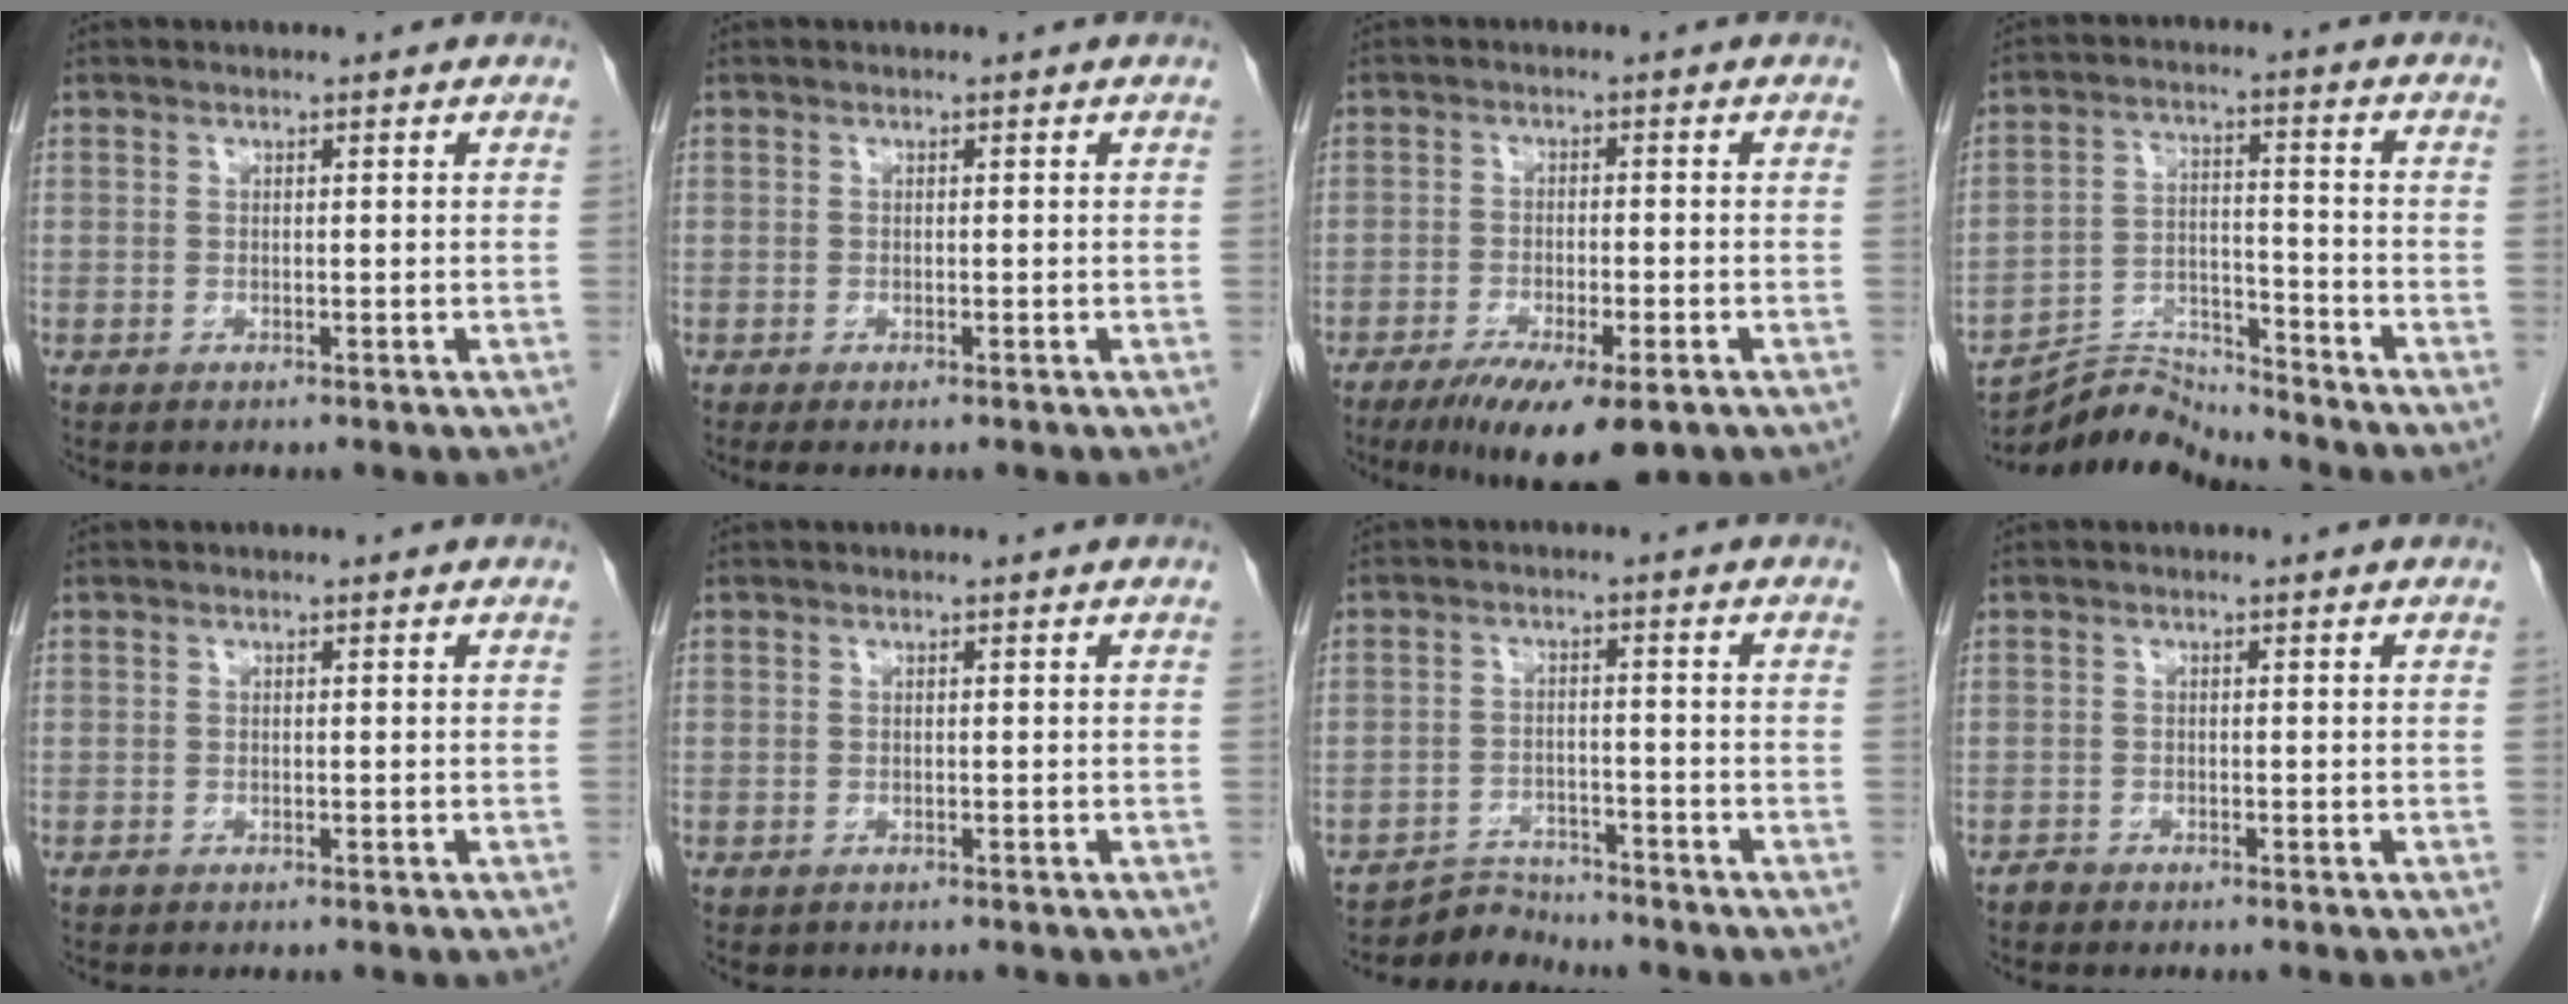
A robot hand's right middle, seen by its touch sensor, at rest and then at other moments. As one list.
[{"total": 1.2, "force": [-0.9, 0.3, 0.7], "torque": [-0.008, -0.004, -0.012]}, {"total": 10.0, "force": [-6.3, 2.2, 7.4], "torque": [-0.115, -0.020, -0.096]}, {"total": 8.7, "force": [-8.6, -0.6, -0.8], "torque": [0.012, 0.020, -0.158]}, {"total": 0.0}, {"total": 0.0}, {"total": 4.0, "force": [-3.8, 0.6, -1.2], "torque": [0.024, -0.001, -0.064]}, {"total": 0.7, "force": [-0.6, 0.2, -0.1], "torque": [0.000, 0.001, -0.016]}]